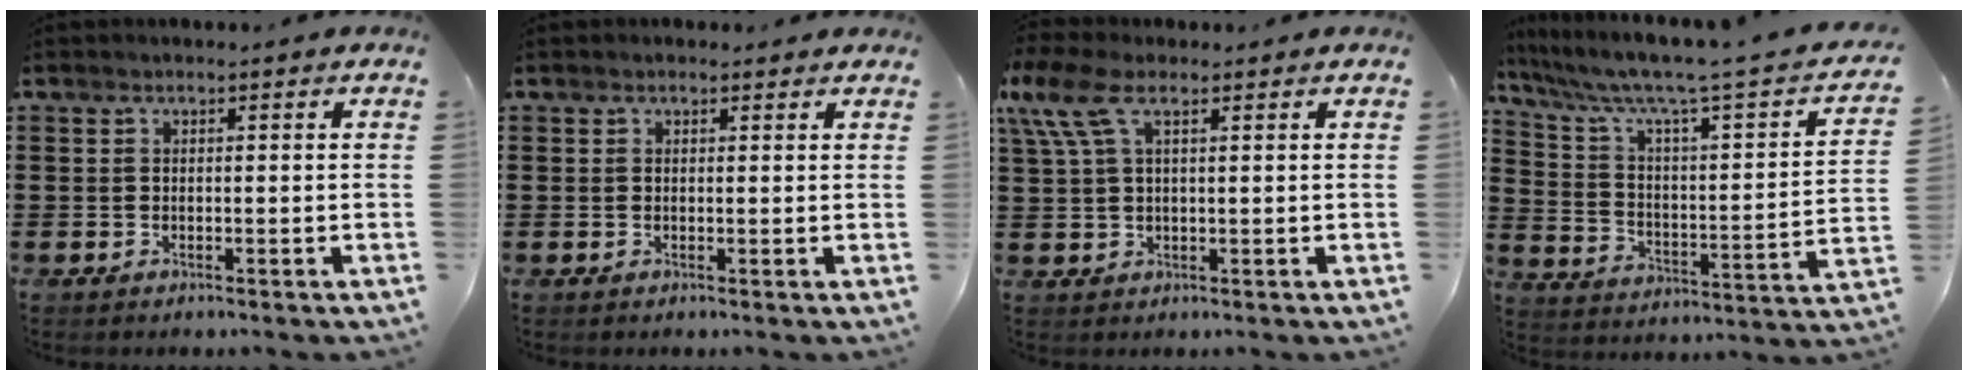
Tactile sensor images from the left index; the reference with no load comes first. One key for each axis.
{"total": 0.7, "fx": 0.6, "fy": 0.3, "fz": 0.2, "tx": -0.005, "ty": 0.002, "tz": 0.011}
{"total": 6.4, "fx": 2.7, "fy": 2.8, "fz": 5.0, "tx": -0.130, "ty": 0.005, "tz": 0.043}
{"total": 6.1, "fx": 4.7, "fy": 0.0, "fz": 3.9, "tx": -0.097, "ty": -0.047, "tz": 0.070}